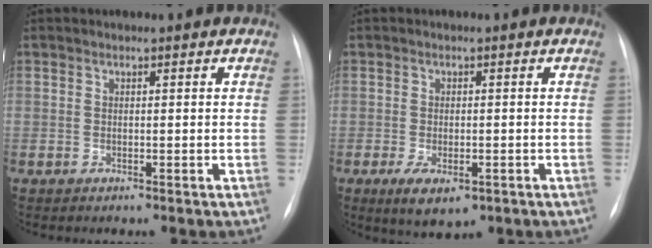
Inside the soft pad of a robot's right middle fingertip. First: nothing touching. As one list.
[{"total": 5.3, "force": [-2.5, 2.4, 4.0], "torque": [-0.069, -0.010, -0.028]}]